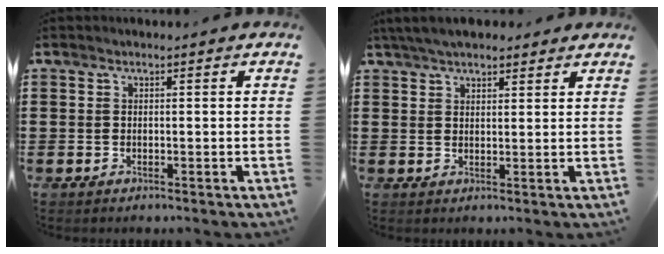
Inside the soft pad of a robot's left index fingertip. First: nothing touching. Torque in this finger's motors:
{"motor_torque": [0.41, -0.33, 0.79, 0.21]}